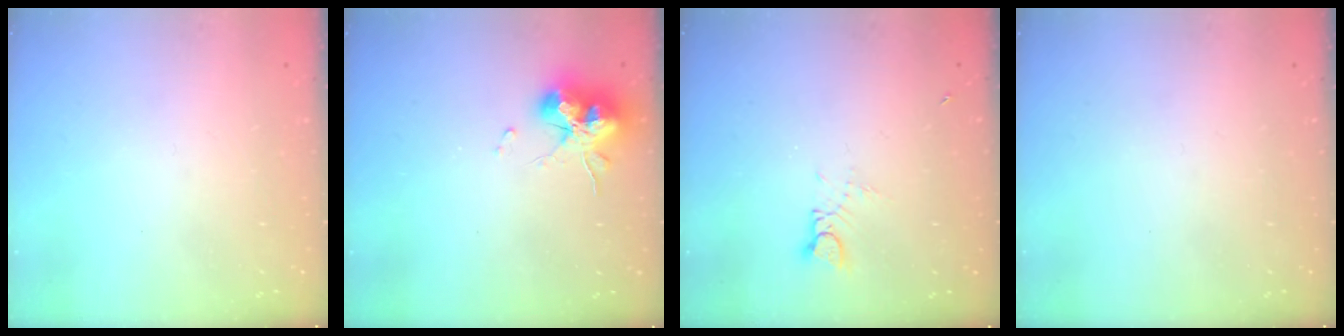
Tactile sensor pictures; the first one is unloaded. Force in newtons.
{"total": 15.1, "press": 15.0, "slide": 1.0}
{"total": 3.0, "press": 2.9, "slide": 0.3}
{"total": 0.0}